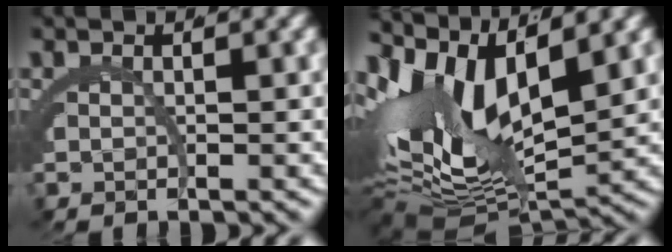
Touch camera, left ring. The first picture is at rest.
{"total": 10.7, "force": [0.1, 5.8, 9.0], "torque": [-0.153, -0.012, 0.009]}